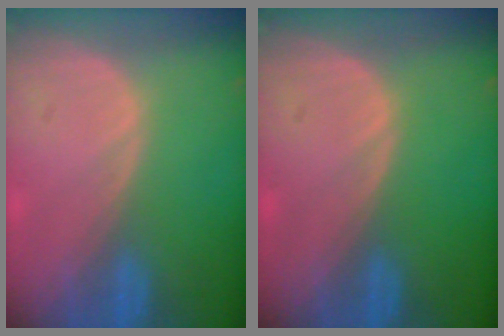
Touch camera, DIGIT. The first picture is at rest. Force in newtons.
{"total": 0.0}